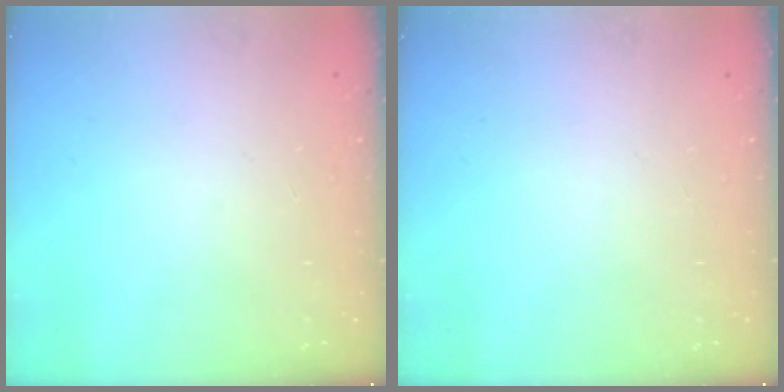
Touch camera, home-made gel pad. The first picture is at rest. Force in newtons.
{"total": 0.0}